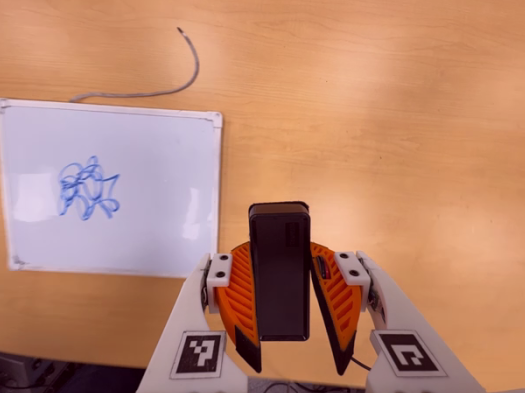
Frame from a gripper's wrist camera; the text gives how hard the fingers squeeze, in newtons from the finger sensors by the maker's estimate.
{"total": 7.1, "left": 6.4, "right": 7.8}